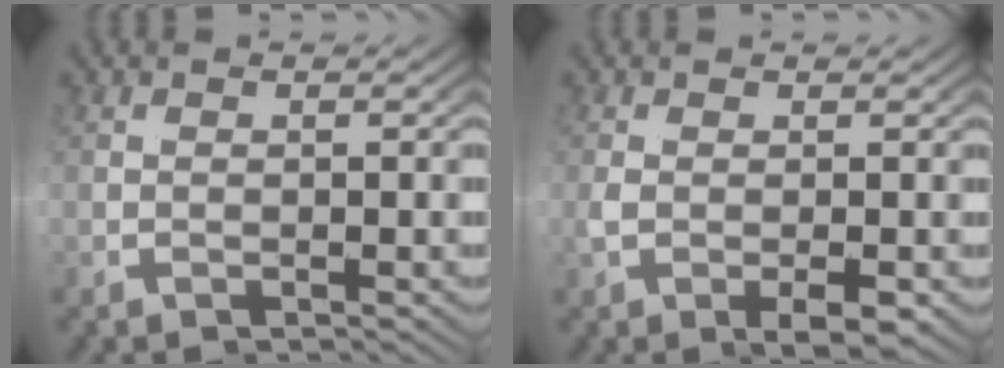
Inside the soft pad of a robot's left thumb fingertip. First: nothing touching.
{"total": 1.8, "force": [0.0, -1.4, 1.1], "torque": [-0.012, 0.016, -0.008]}